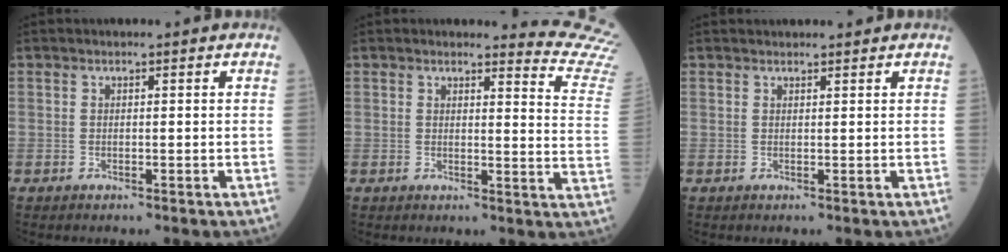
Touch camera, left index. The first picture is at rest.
{"total": 10.4, "force": [10.4, -1.0, -0.2], "torque": [0.016, -0.142, 0.076]}
{"total": 2.8, "force": [2.7, 0.5, 0.5], "torque": [-0.005, 0.021, 0.035]}